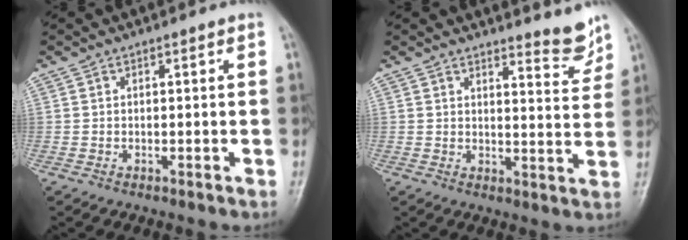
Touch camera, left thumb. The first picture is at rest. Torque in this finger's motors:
{"motor_torque": [-0.10, -0.09, -0.17, -0.23, 0.04]}